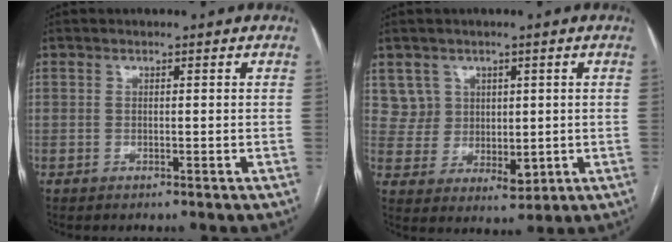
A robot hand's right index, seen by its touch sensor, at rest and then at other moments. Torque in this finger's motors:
{"motor_torque": [-0.24, 0.12, -0.02, -0.01]}